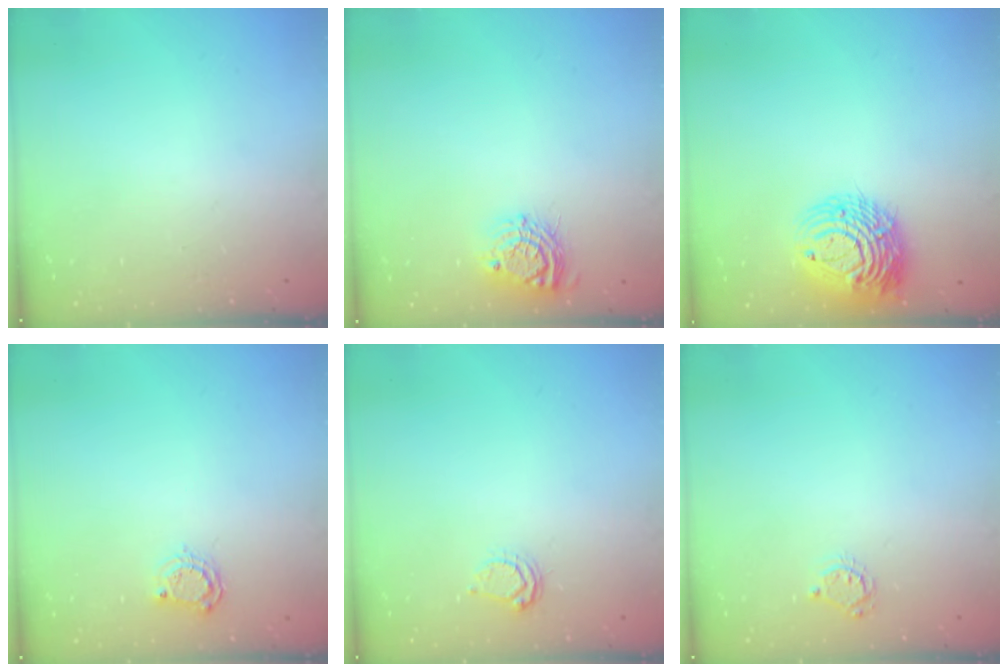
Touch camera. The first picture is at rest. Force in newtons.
{"total": 8.9, "press": 8.9, "slide": 0.3}
{"total": 13.5, "press": 13.4, "slide": 1.7}
{"total": 5.7, "press": 5.7, "slide": 0.8}
{"total": 3.1, "press": 3.0, "slide": 0.5}
{"total": 4.5, "press": 4.5, "slide": 0.4}